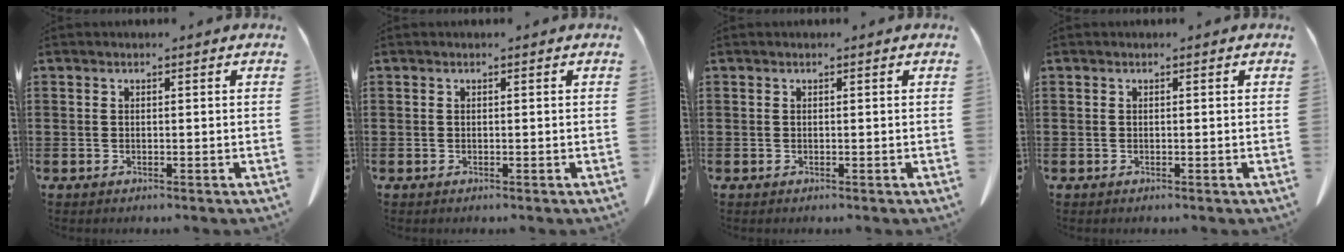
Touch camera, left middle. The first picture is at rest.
{"total": 0.0}
{"total": 0.0}
{"total": 0.0}